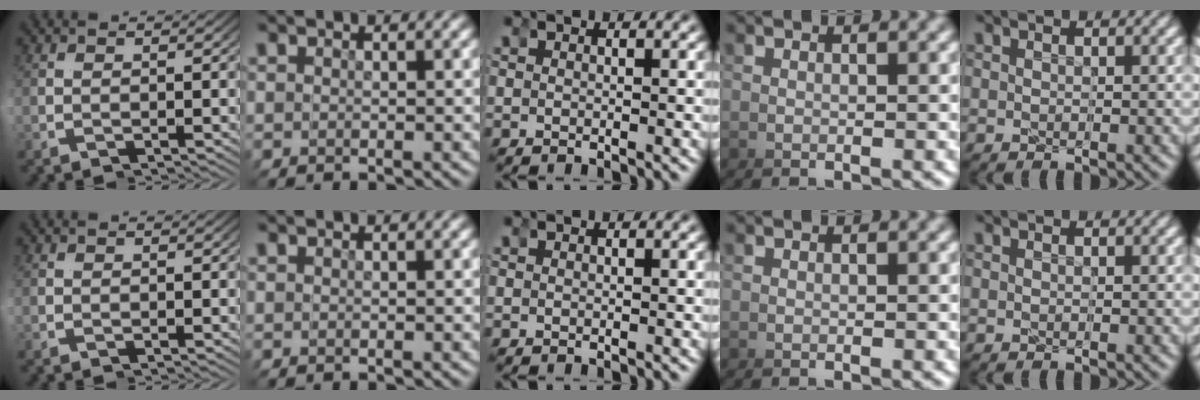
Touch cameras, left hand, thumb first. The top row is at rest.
{}